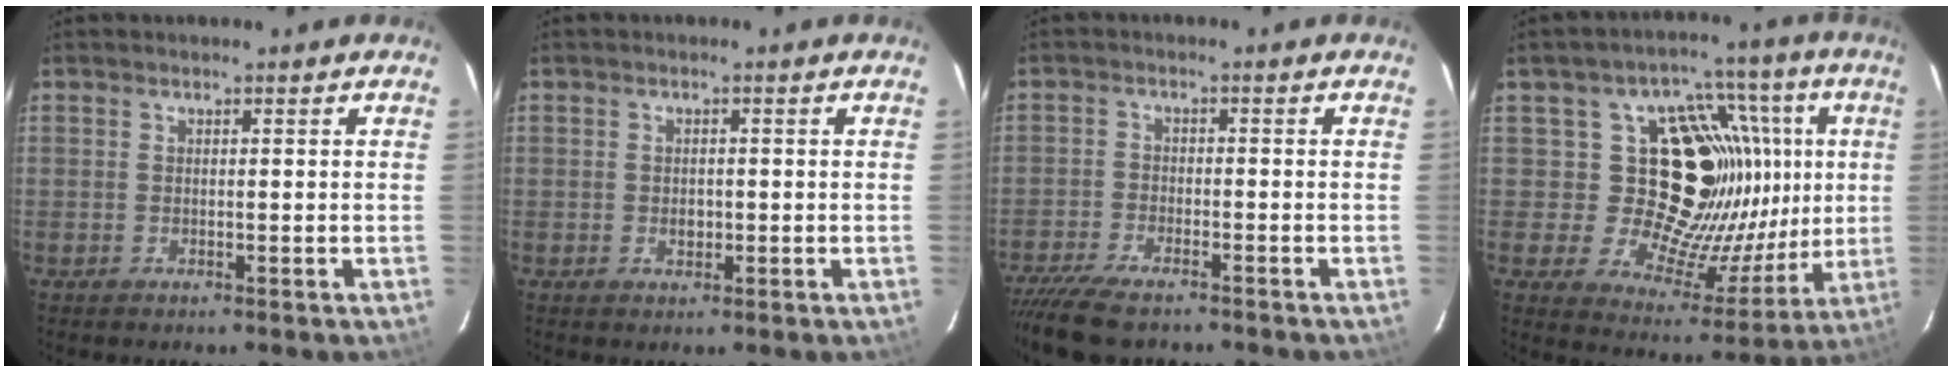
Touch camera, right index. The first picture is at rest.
{"total": 1.8, "force": [-0.3, 1.4, 1.1], "torque": [-0.018, 0.003, -0.005]}
{"total": 9.9, "force": [-8.4, 2.3, 4.7], "torque": [-0.116, -0.032, -0.150]}
{"total": 20.3, "force": [4.0, 16.0, 11.8], "torque": [-0.178, 0.009, 0.084]}